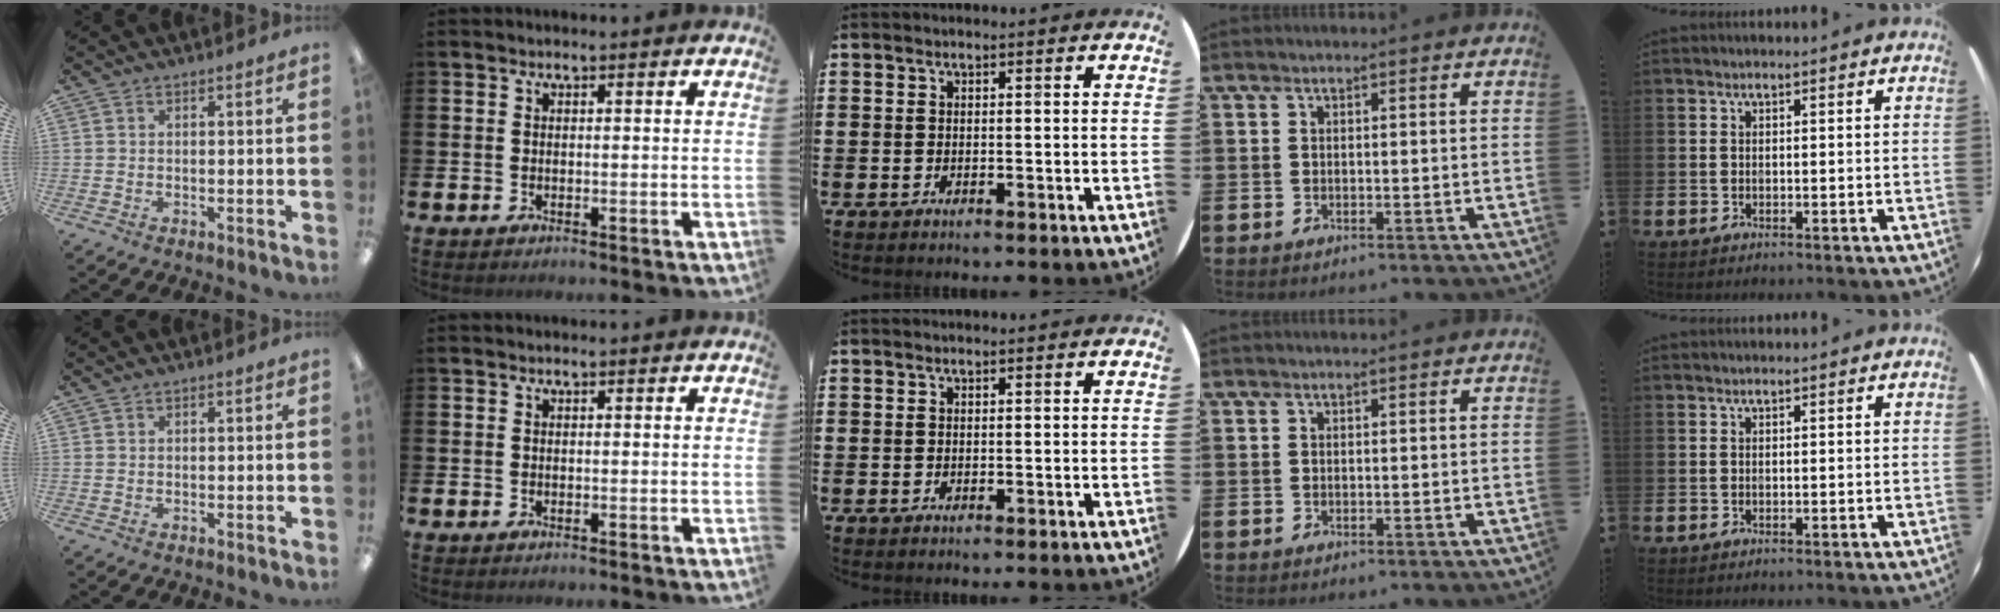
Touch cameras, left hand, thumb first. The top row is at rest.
{}